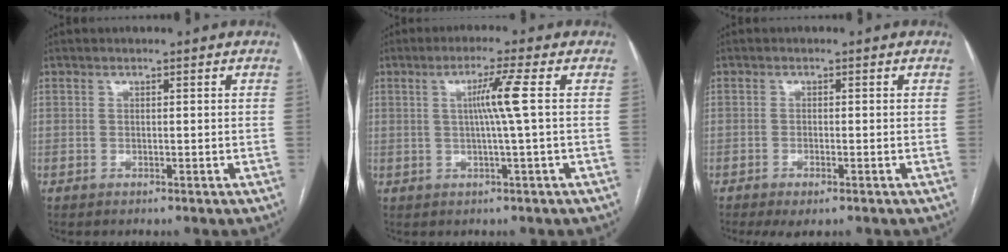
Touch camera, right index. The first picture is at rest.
{"total": 5.1, "force": [0.7, -1.5, 4.8], "torque": [-0.090, 0.002, 0.014]}
{"total": 2.8, "force": [-1.6, 0.7, 2.1], "torque": [-0.040, -0.005, -0.021]}